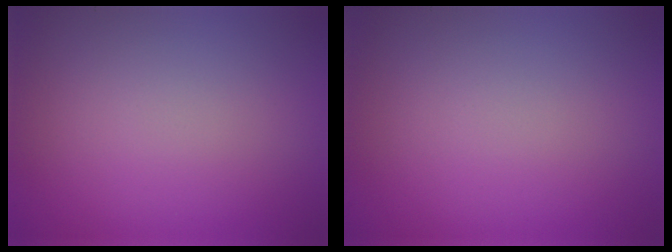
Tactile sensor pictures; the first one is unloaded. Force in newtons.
{"total": 0.0}